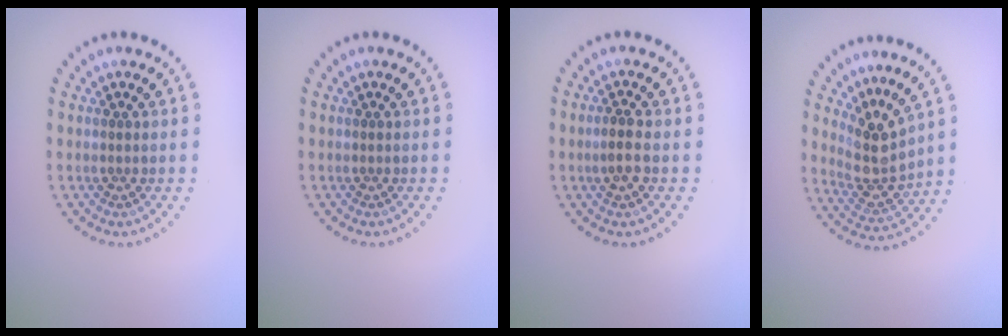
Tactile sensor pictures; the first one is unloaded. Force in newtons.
{"total": 0.0}
{"total": 1.7, "press": 1.6, "slide": 0.6}
{"total": 3.7, "press": 2.7, "slide": 2.5}